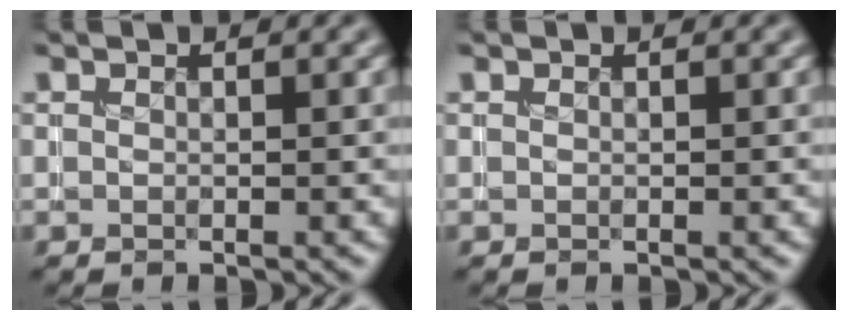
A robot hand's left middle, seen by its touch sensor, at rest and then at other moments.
{"total": 0.0}